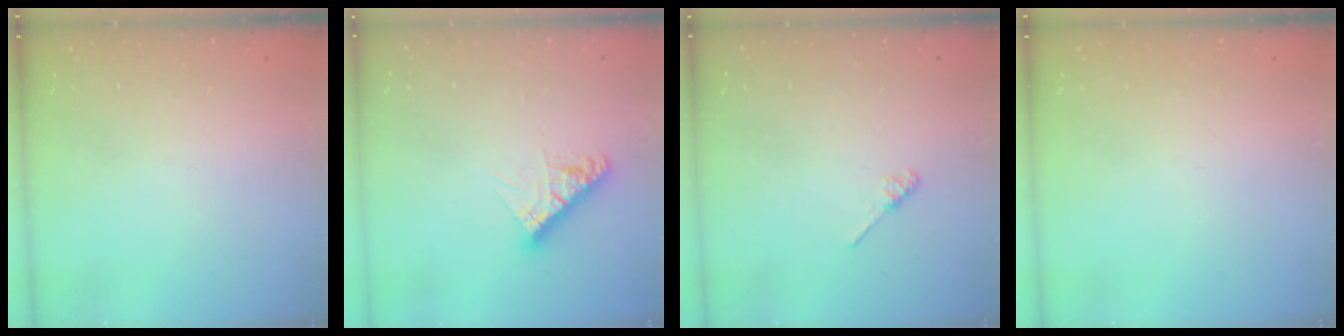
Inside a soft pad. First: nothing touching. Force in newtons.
{"total": 8.4, "press": 8.4, "slide": 0.3}
{"total": 2.7, "press": 2.7, "slide": 0.4}
{"total": 0.0}